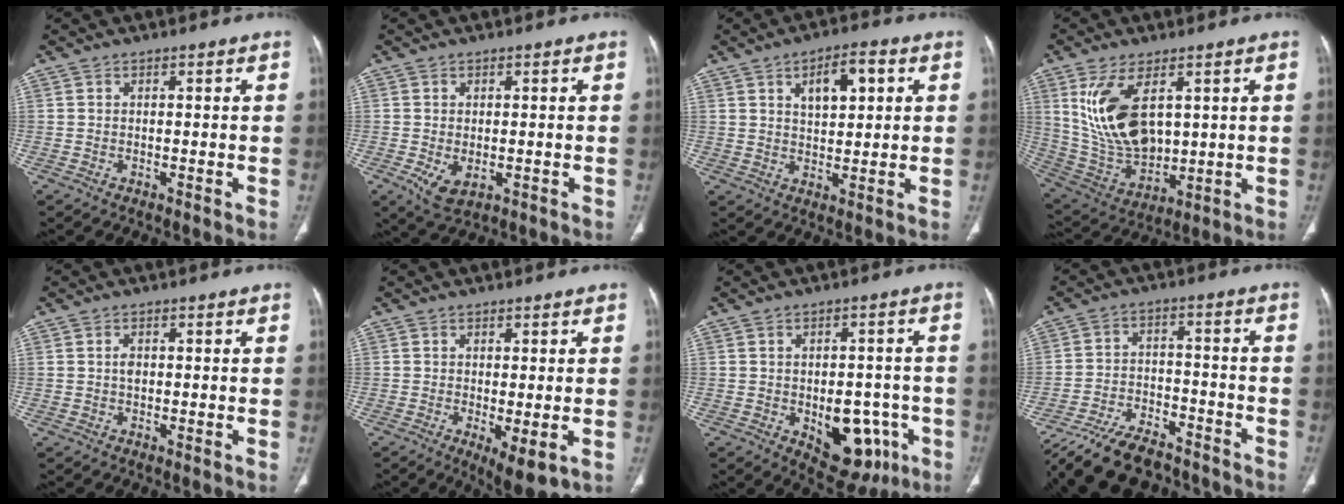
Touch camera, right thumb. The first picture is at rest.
{"total": 5.0, "force": [-1.3, 3.0, 3.8], "torque": [-0.070, -0.006, -0.011]}
{"total": 7.6, "force": [2.8, 3.6, 6.1], "torque": [-0.078, -0.002, 0.045]}
{"total": 15.7, "force": [4.7, 8.4, 12.4], "torque": [-0.231, -0.022, 0.114]}
{"total": 1.5, "force": [0.1, 1.0, 1.1], "torque": [-0.018, 0.002, 0.002]}
{"total": 6.2, "force": [-1.6, 2.0, 5.6], "torque": [-0.092, -0.021, -0.019]}
{"total": 13.1, "force": [-4.3, 7.8, 9.6], "torque": [-0.083, 0.020, -0.041]}
{"total": 17.4, "force": [-14.3, 6.9, 7.2], "torque": [-0.136, 0.058, -0.229]}